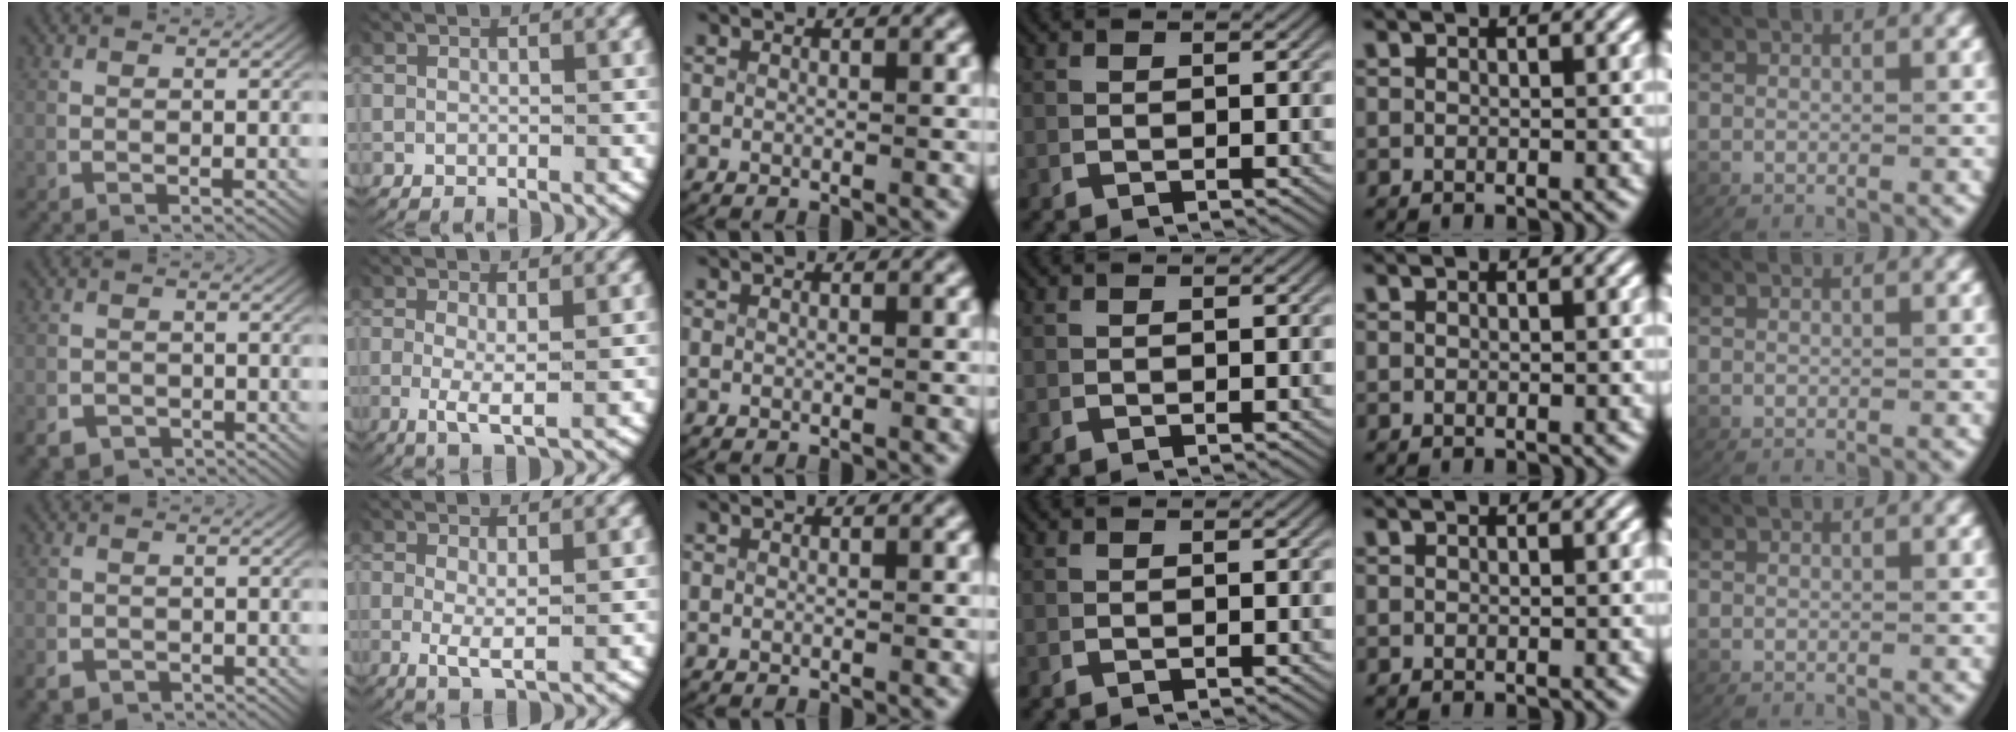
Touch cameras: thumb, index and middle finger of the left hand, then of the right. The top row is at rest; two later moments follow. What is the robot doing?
{"motion": "lift_and_place", "object": "paper towel"}